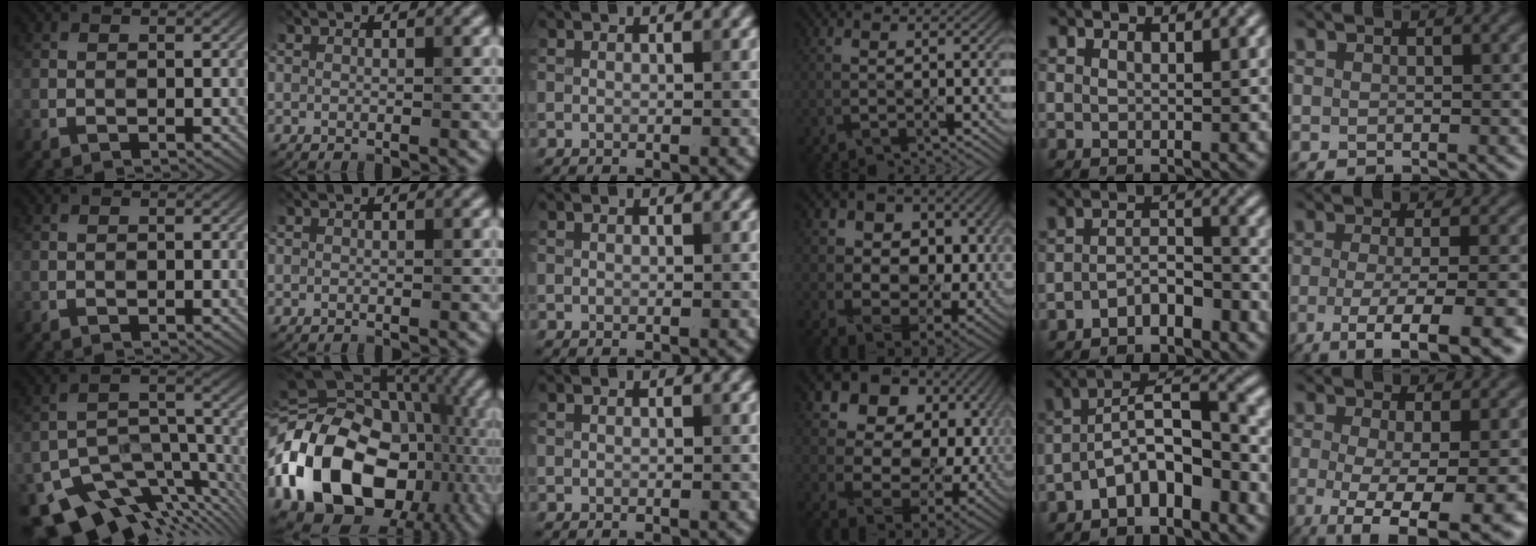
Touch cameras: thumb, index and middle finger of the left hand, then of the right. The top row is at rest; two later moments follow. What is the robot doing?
{"motion": "wipe", "object": "bowl"}